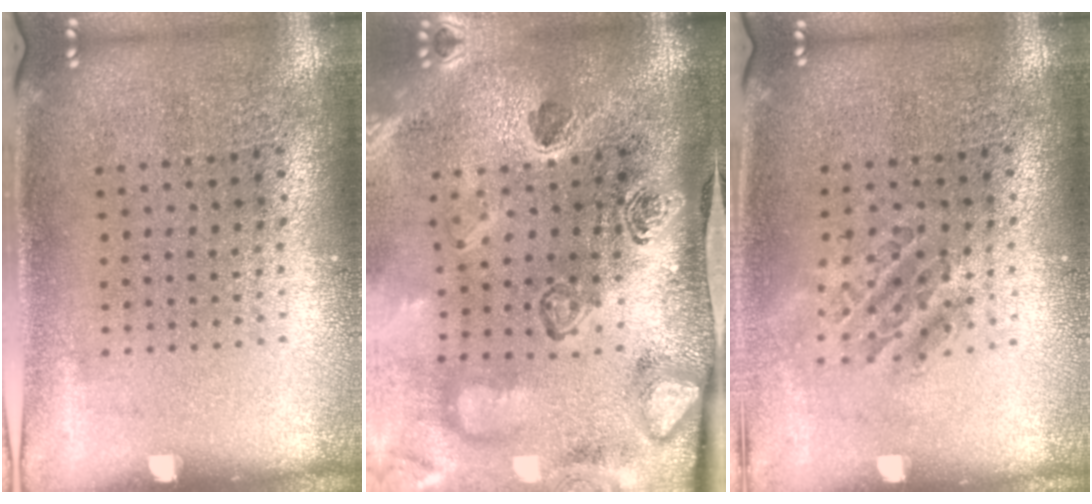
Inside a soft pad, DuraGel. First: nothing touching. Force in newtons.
{"total": 4.7, "press": 3.2, "slide": 3.4}
{"total": 1.2, "press": 1.1, "slide": 0.4}